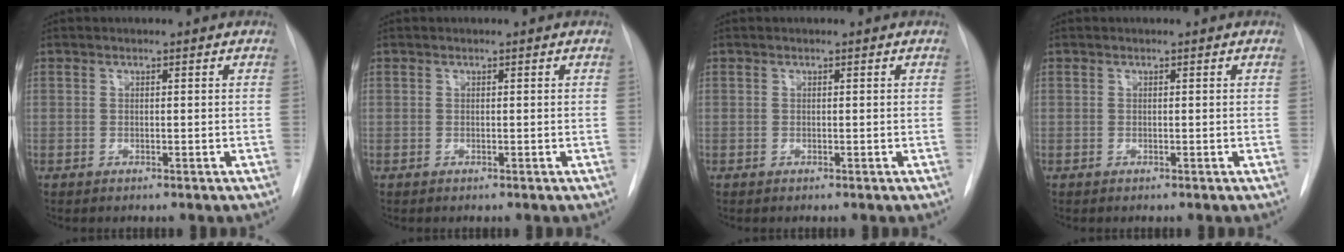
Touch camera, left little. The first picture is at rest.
{"total": 0.0}
{"total": 0.0}
{"total": 0.0}